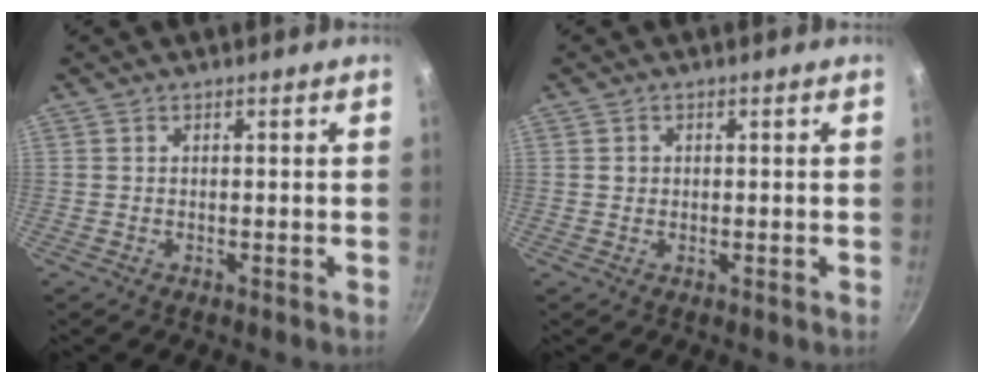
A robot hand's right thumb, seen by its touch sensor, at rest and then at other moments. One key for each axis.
{"total": 1.0, "fx": 0.1, "fy": 1.0, "fz": 0.3, "tx": -0.002, "ty": 0.003, "tz": 0.002}